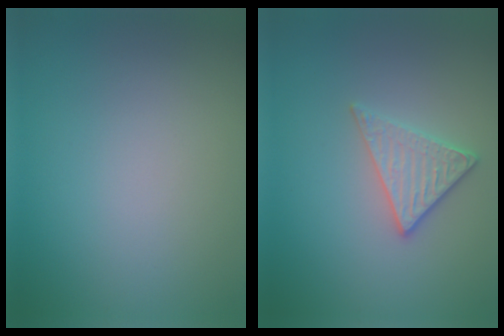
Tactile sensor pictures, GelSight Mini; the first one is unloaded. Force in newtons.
{"total": 2.9, "press": 2.6, "slide": 1.3}